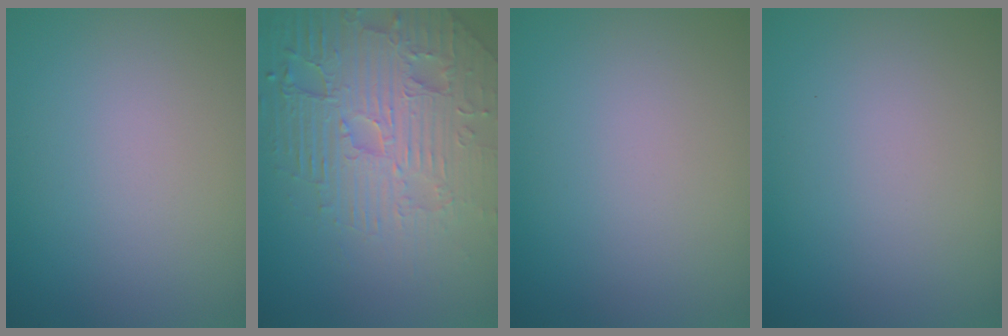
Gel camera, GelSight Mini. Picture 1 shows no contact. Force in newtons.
{"total": 8.6, "press": 6.2, "slide": 6.0}
{"total": 0.0}
{"total": 0.0}